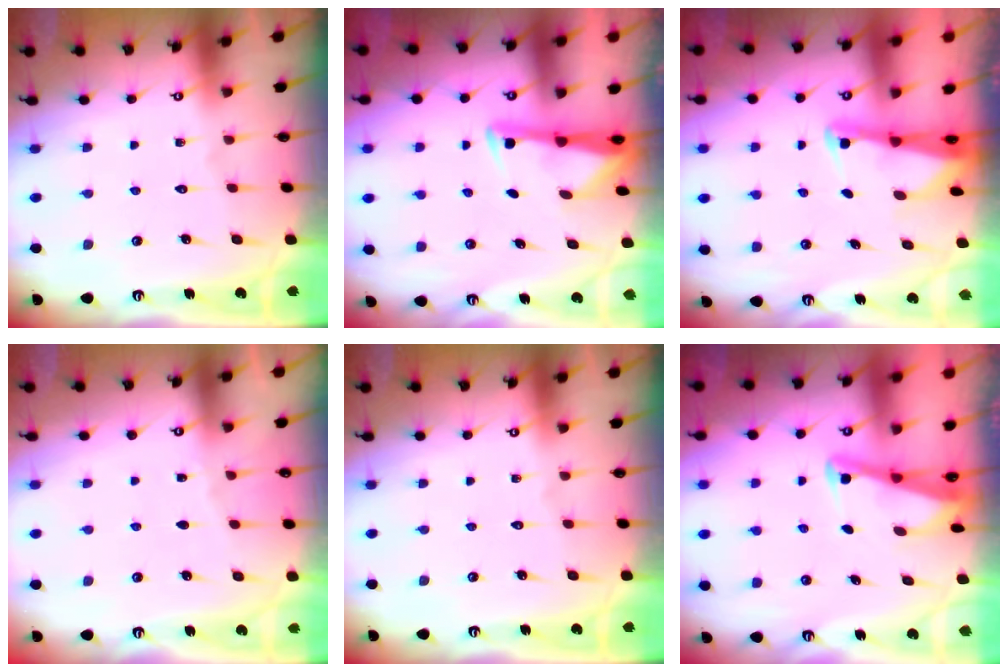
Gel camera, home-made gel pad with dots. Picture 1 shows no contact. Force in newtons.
{"total": 3.1, "press": 3.0, "slide": 0.4}
{"total": 2.4, "press": 2.4, "slide": 0.2}
{"total": 2.1, "press": 2.1, "slide": 0.4}
{"total": 0.0}
{"total": 2.8, "press": 2.8, "slide": 0.3}